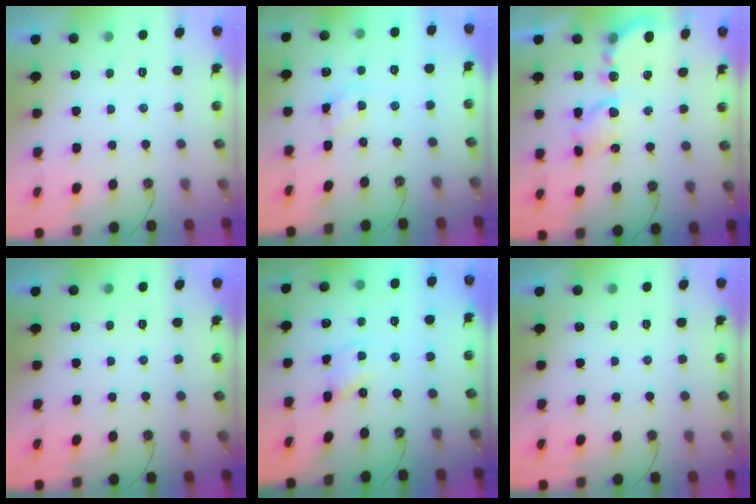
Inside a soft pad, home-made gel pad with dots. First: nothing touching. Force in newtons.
{"total": 4.0, "press": 4.0, "slide": 0.2}
{"total": 6.1, "press": 6.0, "slide": 0.6}
{"total": 0.0}
{"total": 1.1, "press": 1.1, "slide": 0.2}
{"total": 0.0}